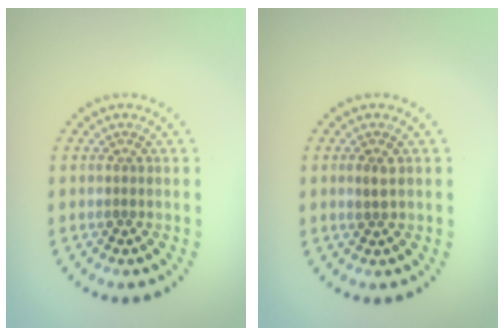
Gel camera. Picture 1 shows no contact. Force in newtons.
{"total": 1.0, "press": 1.0, "slide": 0.2}